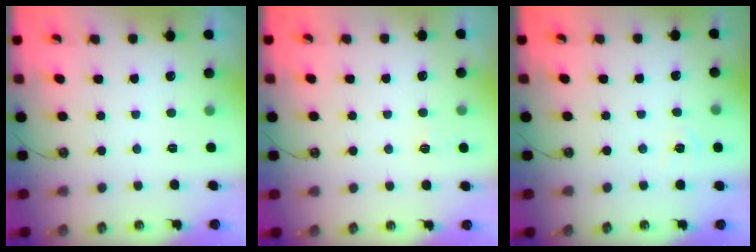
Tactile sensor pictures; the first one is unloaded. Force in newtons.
{"total": 2.5, "press": 2.4, "slide": 0.4}
{"total": 4.3, "press": 4.2, "slide": 0.4}